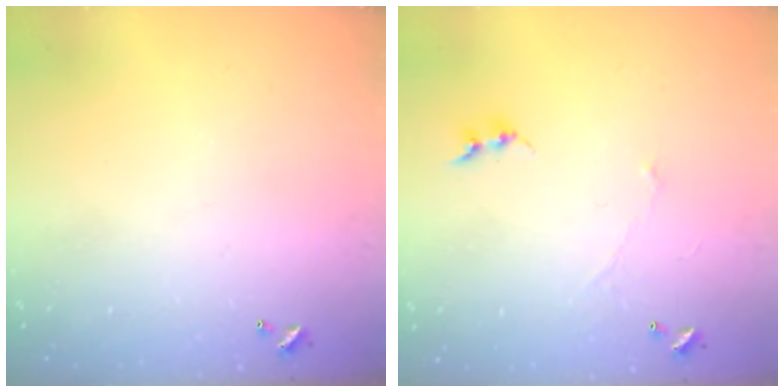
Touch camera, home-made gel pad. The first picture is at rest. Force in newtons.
{"total": 0.0}